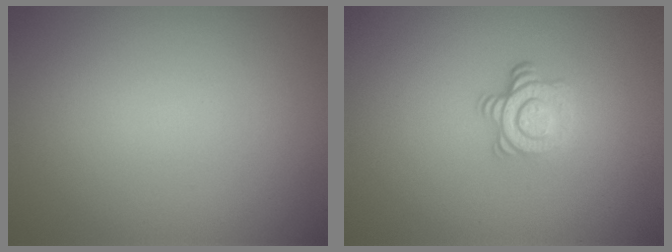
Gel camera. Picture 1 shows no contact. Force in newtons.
{"total": 3.7, "press": 2.6, "slide": 2.6}